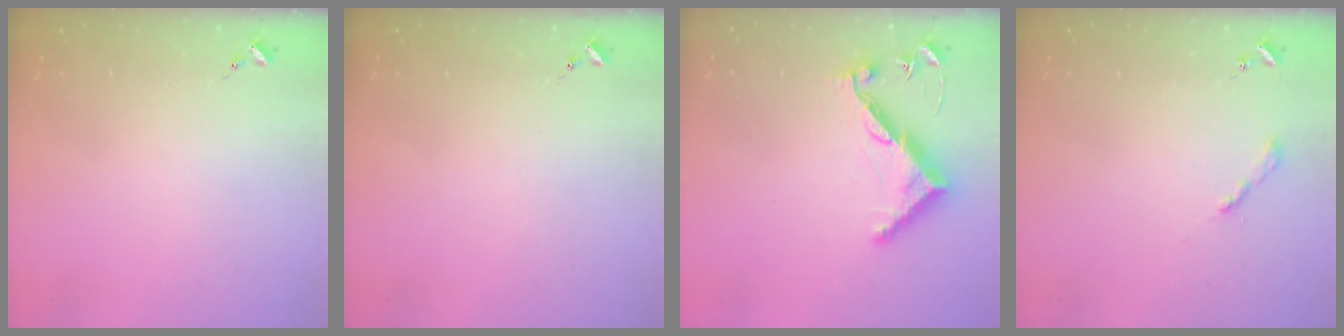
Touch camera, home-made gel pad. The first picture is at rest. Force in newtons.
{"total": 0.0}
{"total": 10.2, "press": 10.2, "slide": 0.4}
{"total": 2.0, "press": 2.0, "slide": 0.2}